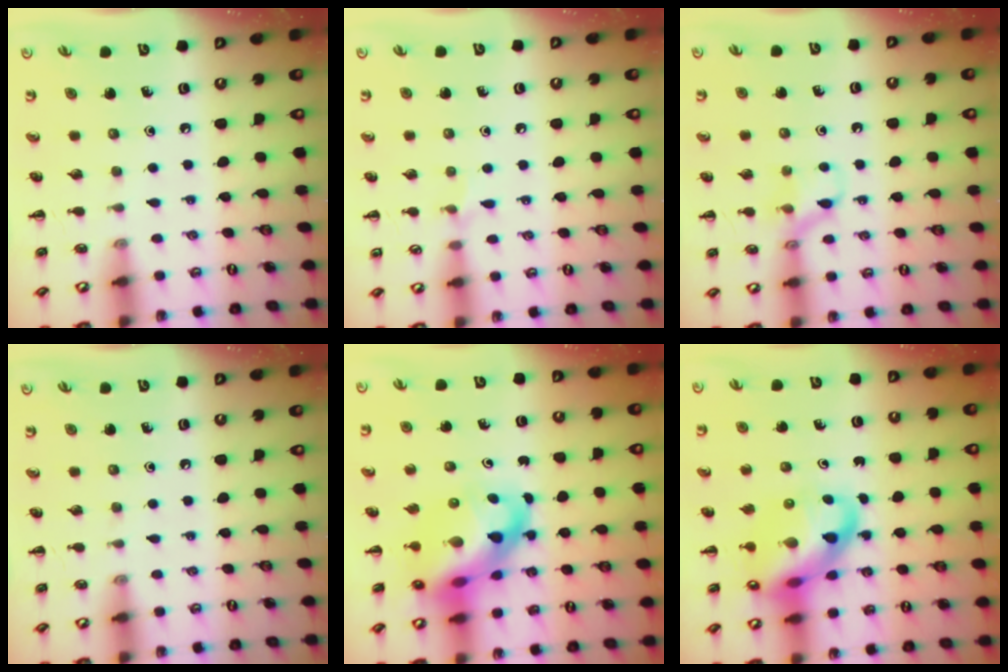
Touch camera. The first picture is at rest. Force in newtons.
{"total": 5.0, "press": 4.7, "slide": 1.8}
{"total": 8.7, "press": 8.6, "slide": 1.0}
{"total": 0.0}
{"total": 14.8, "press": 14.2, "slide": 4.1}
{"total": 14.7, "press": 14.2, "slide": 3.6}